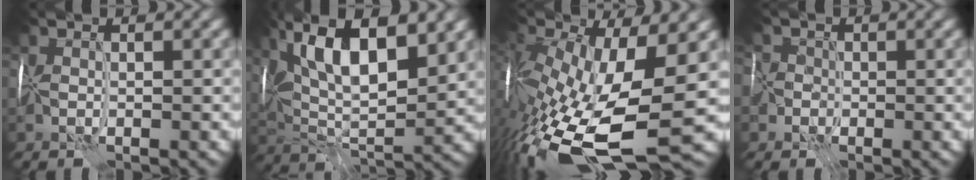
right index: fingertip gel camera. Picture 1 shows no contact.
{"total": 10.9, "force": [4.6, 4.4, 8.9], "torque": [-0.154, 0.007, 0.078]}
{"total": 15.7, "force": [-5.2, 6.4, 13.4], "torque": [-0.282, -0.033, -0.086]}
{"total": 5.5, "force": [-2.0, 4.6, 2.2], "torque": [-0.049, -0.001, -0.055]}